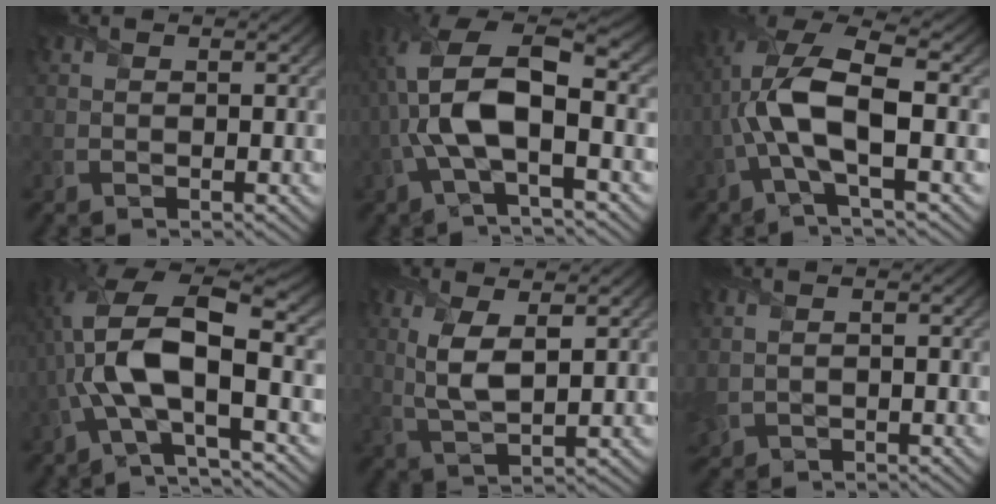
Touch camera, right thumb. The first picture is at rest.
{"total": 12.1, "force": [-1.2, 5.1, 10.9], "torque": [-0.249, 0.007, -0.027]}
{"total": 10.5, "force": [-1.0, 3.7, 9.8], "torque": [-0.217, 0.018, -0.027]}
{"total": 13.2, "force": [-1.7, 5.2, 12.1], "torque": [-0.272, 0.005, -0.039]}
{"total": 5.5, "force": [1.6, 2.0, 4.8], "torque": [-0.114, -0.004, 0.037]}
{"total": 1.9, "force": [-0.1, 1.4, 1.3], "torque": [-0.041, -0.005, 0.002]}